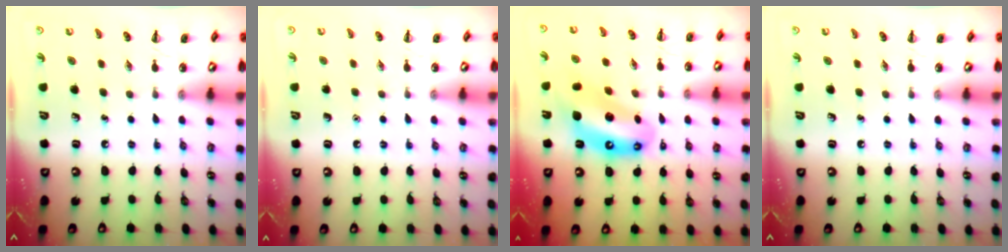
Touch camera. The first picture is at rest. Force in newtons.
{"total": 1.5, "press": 1.5, "slide": 0.1}
{"total": 12.1, "press": 11.7, "slide": 3.1}
{"total": 0.0}